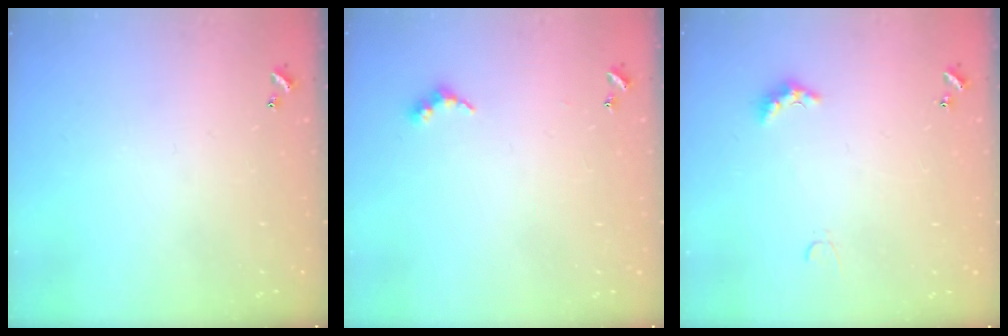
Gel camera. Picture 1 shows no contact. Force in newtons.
{"total": 5.2, "press": 5.2, "slide": 0.5}
{"total": 2.9, "press": 2.8, "slide": 0.6}